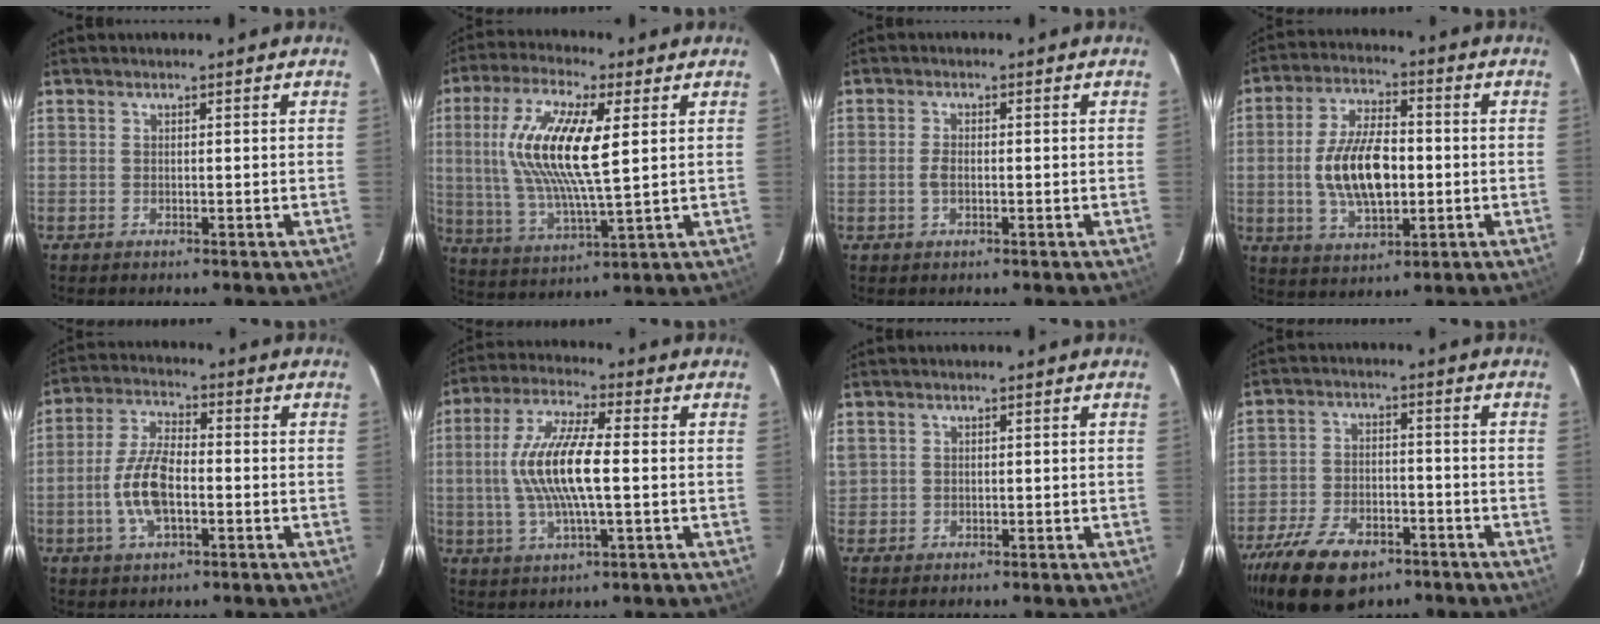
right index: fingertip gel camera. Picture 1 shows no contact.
{"total": 16.0, "force": [3.4, 4.3, 15.0], "torque": [-0.290, 0.004, 0.066]}
{"total": 2.1, "force": [-0.5, 1.2, 1.6], "torque": [-0.036, 0.001, -0.010]}
{"total": 13.3, "force": [-1.2, 6.5, 11.6], "torque": [-0.229, 0.003, -0.018]}
{"total": 9.5, "force": [-2.4, 4.1, 8.3], "torque": [-0.174, 0.005, -0.045]}
{"total": 13.0, "force": [-0.3, 2.8, 12.7], "torque": [-0.252, 0.003, -0.007]}
{"total": 1.6, "force": [0.5, 1.5, 0.3], "torque": [0.003, 0.003, 0.008]}
{"total": 16.3, "force": [-10.3, 8.8, 9.0], "torque": [-0.209, -0.016, -0.174]}